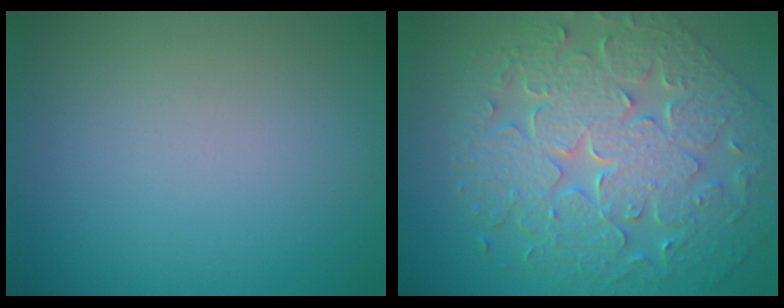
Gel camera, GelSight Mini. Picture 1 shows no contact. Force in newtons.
{"total": 9.3, "press": 6.8, "slide": 6.2}